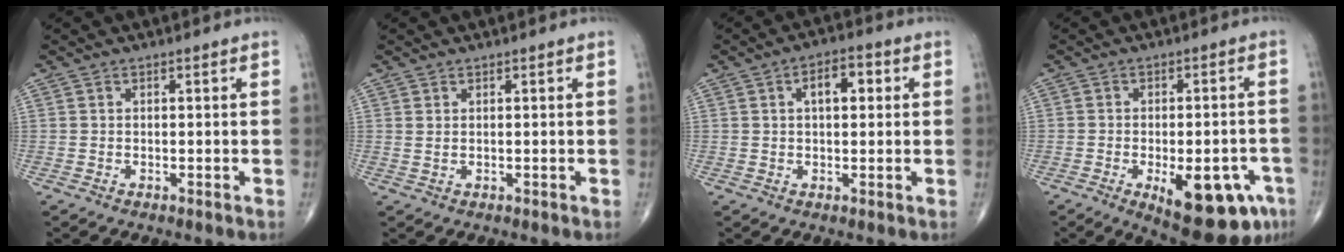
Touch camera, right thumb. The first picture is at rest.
{"total": 0.9, "force": [0.5, 0.2, 0.7], "torque": [-0.017, 0.002, 0.012]}
{"total": 5.7, "force": [1.5, 2.9, 4.7], "torque": [-0.058, 0.009, 0.018]}
{"total": 15.7, "force": [-6.6, 6.6, 12.6], "torque": [-0.123, 0.016, -0.072]}